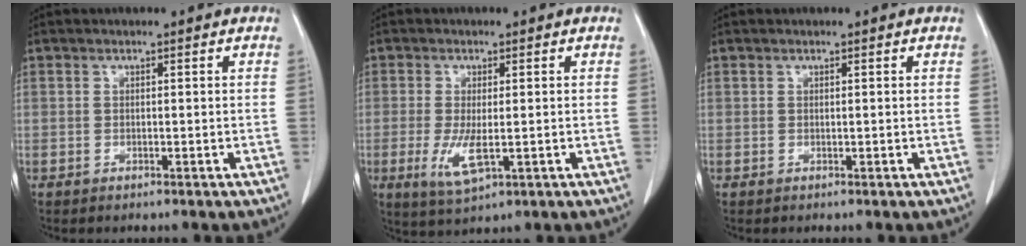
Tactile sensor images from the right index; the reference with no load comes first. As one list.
[{"total": 5.2, "force": [-1.2, 1.5, 4.9], "torque": [-0.100, -0.014, -0.018]}, {"total": 0.0}]